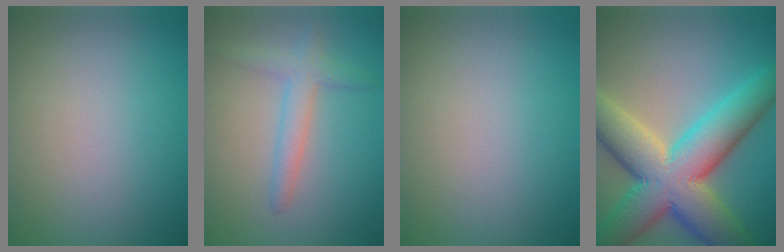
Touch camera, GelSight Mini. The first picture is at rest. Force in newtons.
{"total": 2.7, "press": 2.6, "slide": 0.1}
{"total": 0.0}
{"total": 13.0, "press": 13.0, "slide": 0.8}